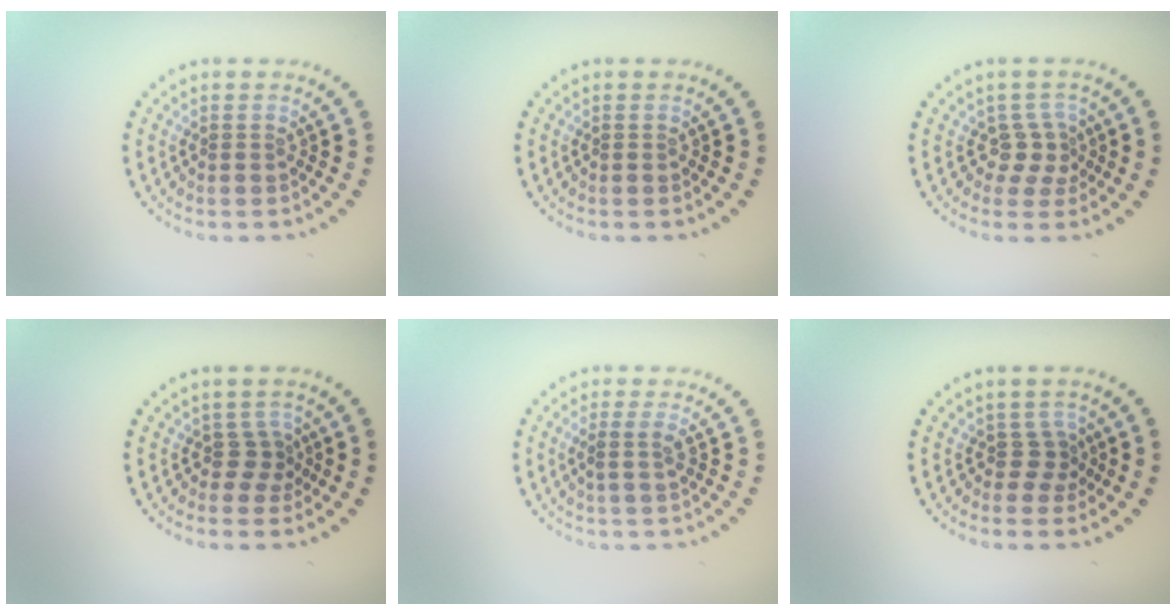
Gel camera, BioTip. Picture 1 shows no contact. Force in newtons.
{"total": 0.0}
{"total": 2.3, "press": 1.6, "slide": 1.6}
{"total": 1.9, "press": 1.2, "slide": 1.4}
{"total": 1.5, "press": 1.2, "slide": 0.9}
{"total": 1.8, "press": 1.2, "slide": 1.4}